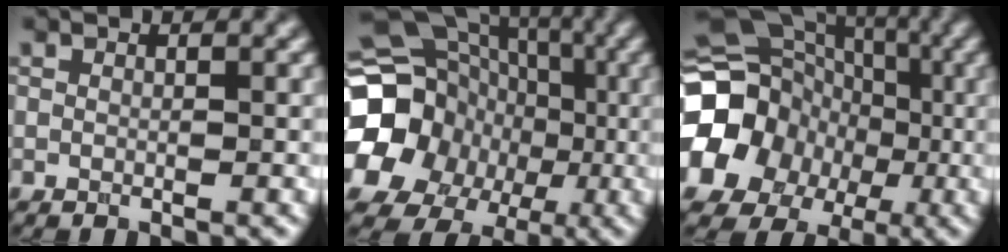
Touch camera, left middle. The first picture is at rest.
{"total": 23.4, "force": [-3.6, 21.4, 8.6], "torque": [-0.164, -0.001, -0.104]}
{"total": 20.7, "force": [-5.1, 18.8, 6.9], "torque": [-0.167, -0.018, -0.120]}